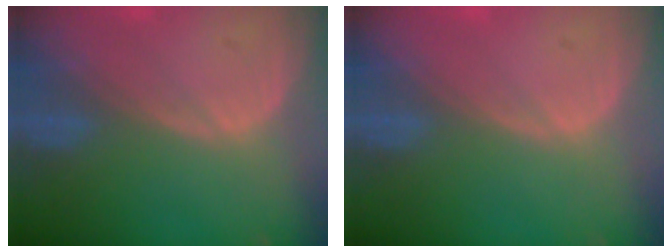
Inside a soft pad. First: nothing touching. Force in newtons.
{"total": 0.0}